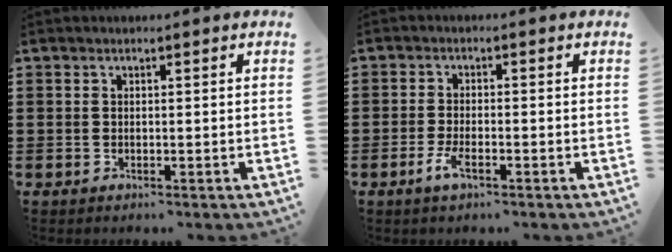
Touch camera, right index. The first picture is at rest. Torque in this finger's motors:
{"motor_torque": [1.59, 0.56, 0.09, 0.05]}